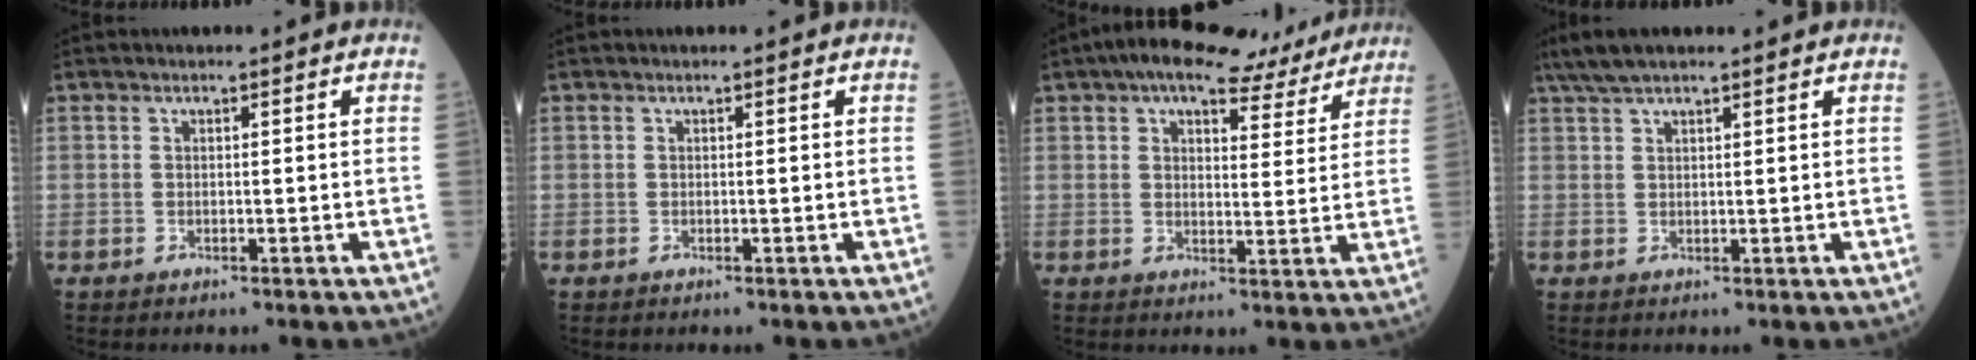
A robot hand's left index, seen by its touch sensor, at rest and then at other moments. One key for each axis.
{"total": 0.0}
{"total": 13.3, "fx": 10.9, "fy": 4.7, "fz": 6.0, "tx": -0.067, "ty": 0.027, "tz": 0.131}
{"total": 4.9, "fx": 3.9, "fy": 0.6, "fz": 2.9, "tx": -0.058, "ty": 0.028, "tz": 0.075}